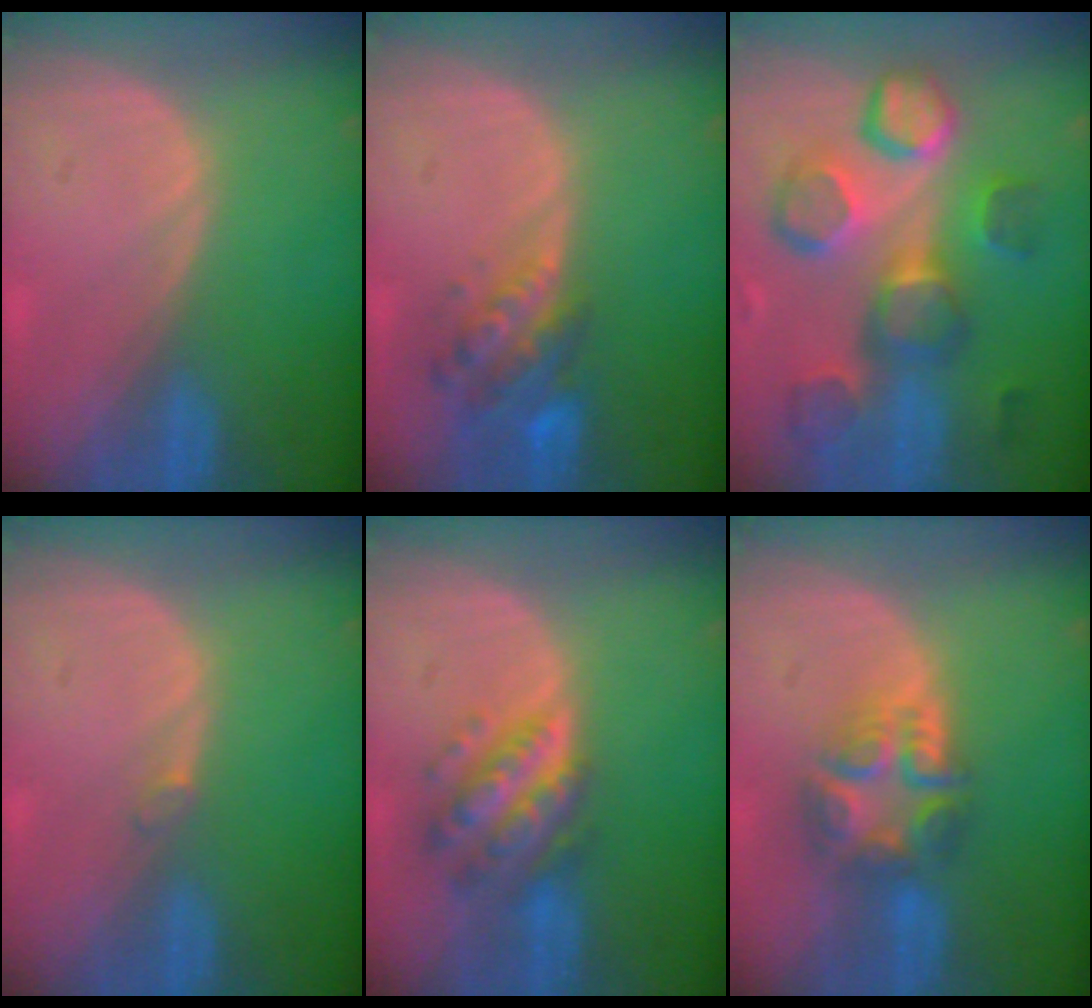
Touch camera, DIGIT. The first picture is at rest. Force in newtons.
{"total": 6.3, "press": 5.7, "slide": 2.5}
{"total": 11.0, "press": 10.6, "slide": 2.7}
{"total": 0.7, "press": 0.7, "slide": 0.2}
{"total": 7.0, "press": 7.0, "slide": 0.4}
{"total": 7.9, "press": 6.7, "slide": 4.2}